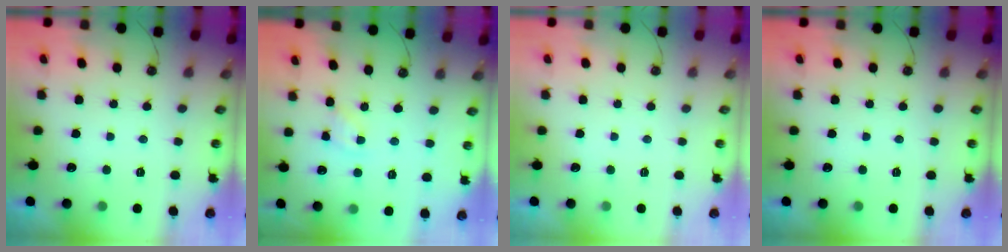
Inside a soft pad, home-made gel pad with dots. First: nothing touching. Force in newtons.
{"total": 3.1, "press": 3.0, "slide": 0.5}
{"total": 0.0}
{"total": 0.0}